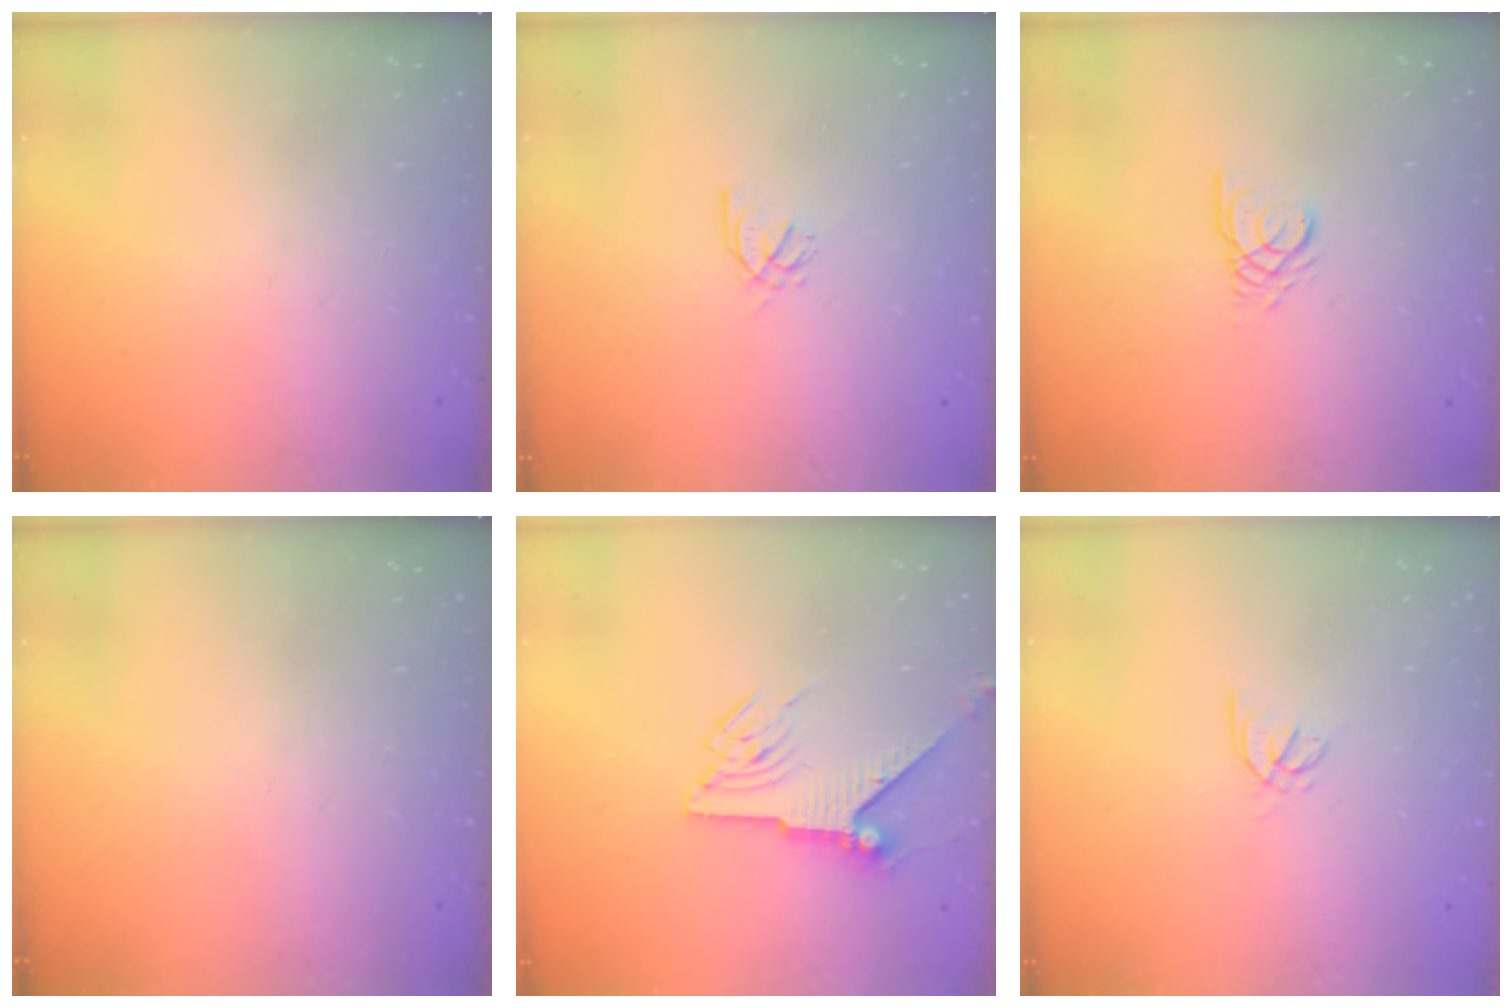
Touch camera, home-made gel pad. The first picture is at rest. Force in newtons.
{"total": 1.7, "press": 1.6, "slide": 0.5}
{"total": 2.6, "press": 2.6, "slide": 0.1}
{"total": 0.0}
{"total": 7.0, "press": 7.0, "slide": 0.3}
{"total": 1.7, "press": 1.6, "slide": 0.5}